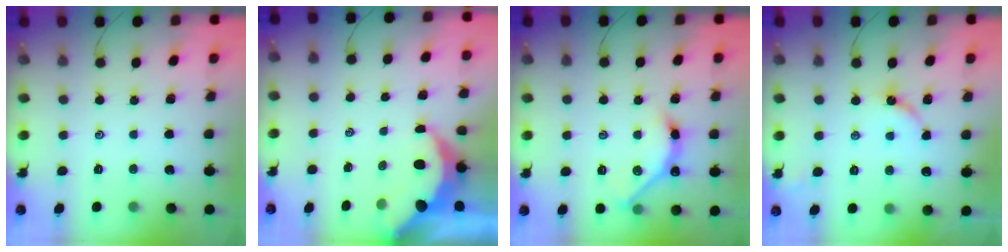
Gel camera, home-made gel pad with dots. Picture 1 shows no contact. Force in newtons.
{"total": 6.8, "press": 6.7, "slide": 0.9}
{"total": 7.4, "press": 7.4, "slide": 0.7}
{"total": 5.1, "press": 5.0, "slide": 0.7}